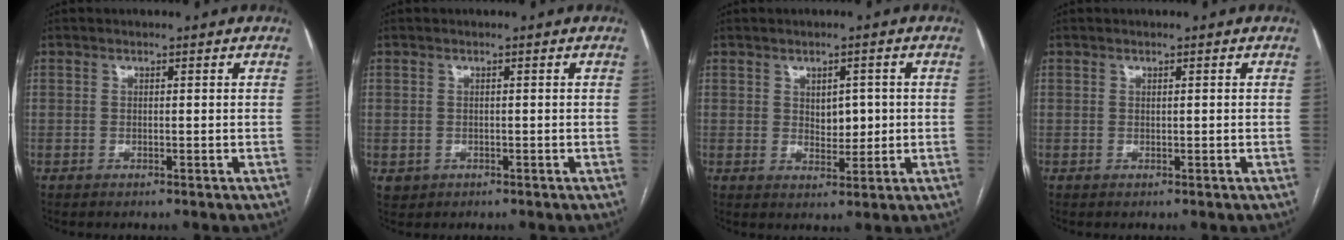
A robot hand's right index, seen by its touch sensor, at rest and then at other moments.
{"total": 1.6, "force": [-0.3, 1.6, 0.3], "torque": [-0.001, 0.003, 0.004]}
{"total": 3.9, "force": [0.5, 2.3, 3.1], "torque": [-0.040, -0.001, 0.013]}
{"total": 0.0}